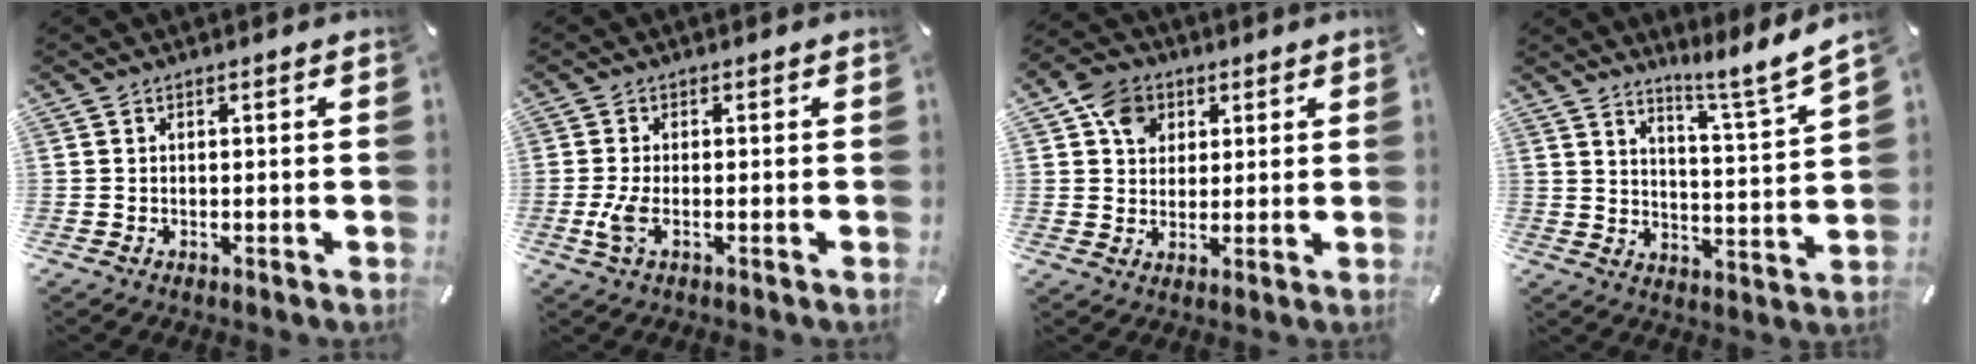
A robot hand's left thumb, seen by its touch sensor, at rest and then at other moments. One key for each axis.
{"total": 3.8, "fx": -0.9, "fy": 1.5, "fz": 3.4, "tx": -0.076, "ty": -0.004, "tz": -0.018}
{"total": 8.2, "fx": 2.6, "fy": 7.1, "fz": 3.2, "tx": -0.046, "ty": 0.007, "tz": 0.050}
{"total": 7.9, "fx": 7.1, "fy": -0.2, "fz": 3.5, "tx": -0.051, "ty": -0.066, "tz": 0.116}